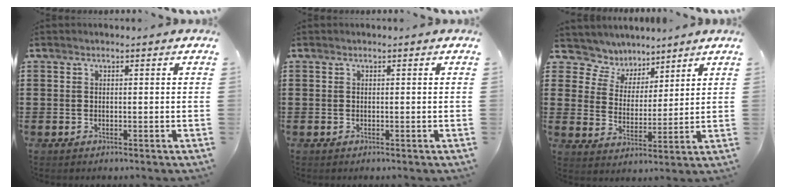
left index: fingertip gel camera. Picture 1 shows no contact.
{"total": 0.0}
{"total": 5.5, "force": [4.6, 3.1, -0.5], "torque": [-0.031, -0.027, 0.081]}